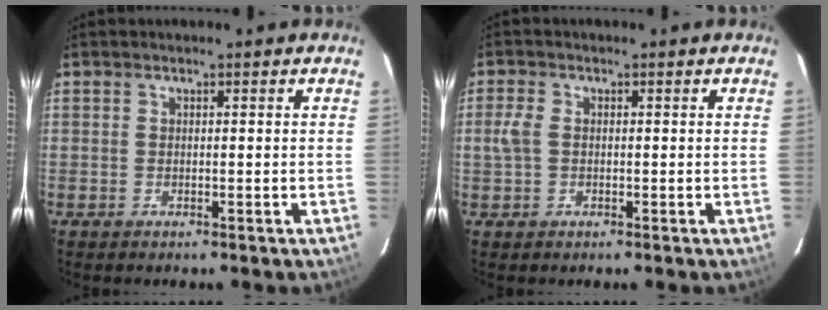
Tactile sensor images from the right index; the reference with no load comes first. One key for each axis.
{"total": 2.9, "fx": -0.2, "fy": 2.0, "fz": 2.1, "tx": -0.051, "ty": 0.005, "tz": -0.005}